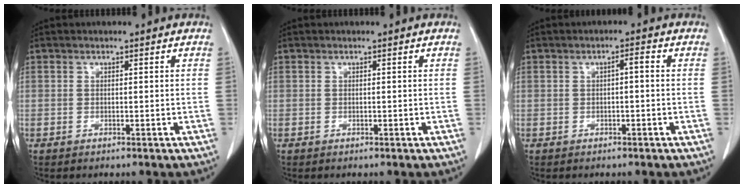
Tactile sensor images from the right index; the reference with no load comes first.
{"total": 0.0}
{"total": 1.8, "force": [0.1, 0.6, 1.7], "torque": [-0.031, 0.010, 0.004]}